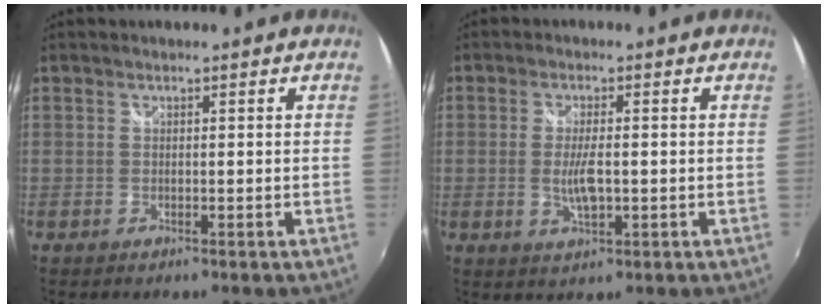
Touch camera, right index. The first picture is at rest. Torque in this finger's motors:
{"motor_torque": [-0.09, 0.00, 0.07, 0.02]}